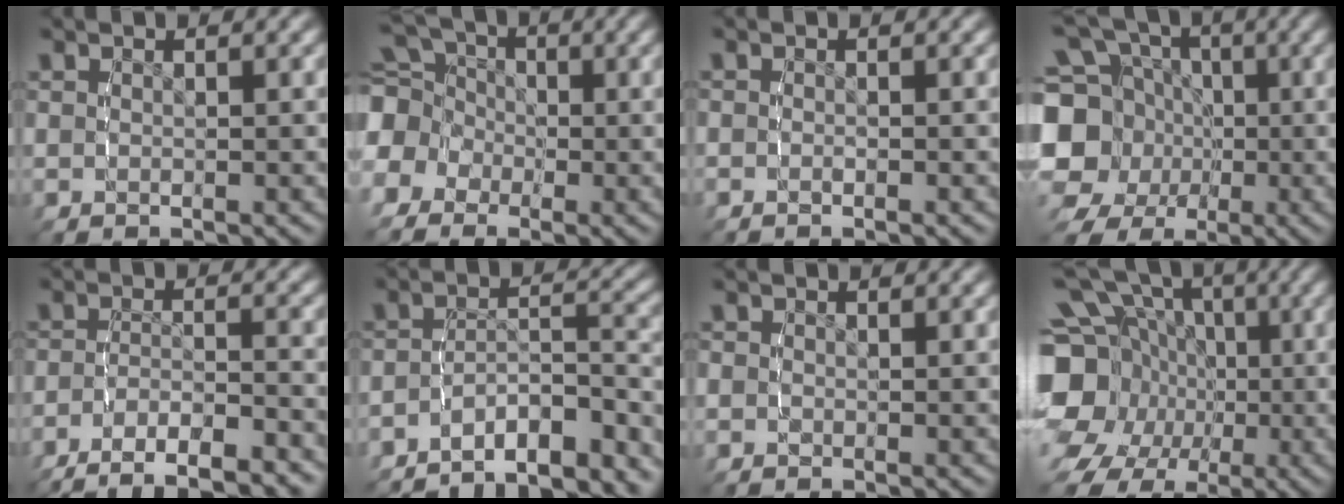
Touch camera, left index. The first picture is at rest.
{"total": 10.3, "force": [-0.1, 9.3, 4.5], "torque": [-0.104, -0.015, -0.017]}
{"total": 0.6, "force": [-0.4, 0.4, 0.1], "torque": [-0.005, -0.001, -0.010]}
{"total": 11.9, "force": [-0.4, 10.6, 5.2], "torque": [-0.121, -0.042, -0.009]}
{"total": 8.5, "force": [-7.6, 2.6, 2.9], "torque": [-0.046, -0.023, -0.116]}
{"total": 11.5, "force": [-10.3, 3.9, 3.2], "torque": [-0.037, -0.031, -0.156]}
{"total": 1.3, "force": [-0.3, 1.3, 0.1], "torque": [-0.008, -0.004, -0.008]}
{"total": 14.2, "force": [-0.1, 12.3, 7.1], "torque": [-0.127, -0.025, -0.014]}